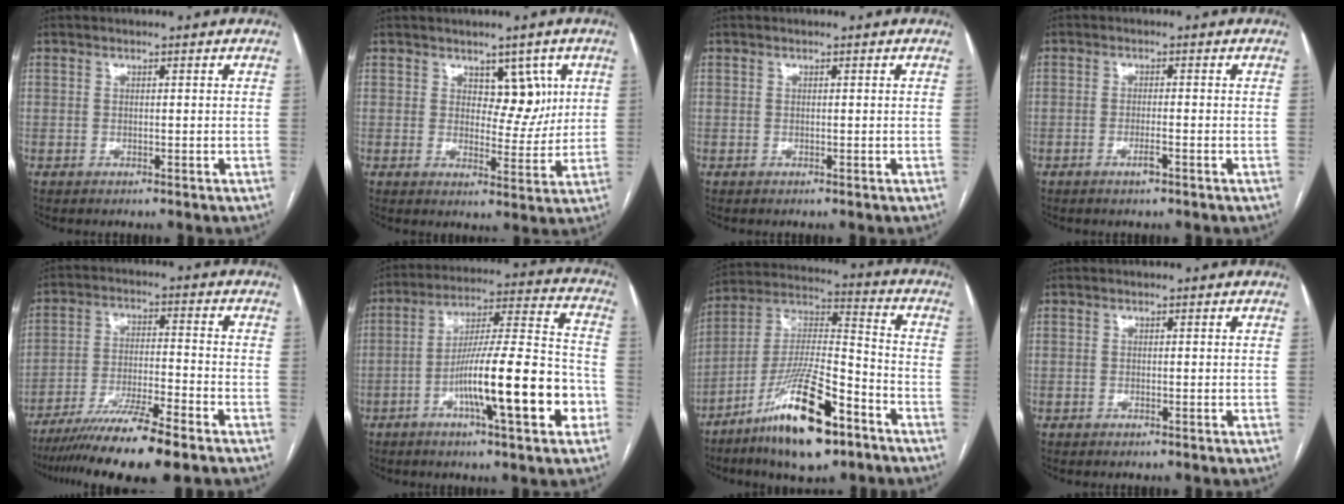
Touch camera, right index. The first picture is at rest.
{"total": 5.5, "force": [2.3, 3.2, 3.8], "torque": [-0.038, 0.003, 0.036]}
{"total": 0.0}
{"total": 1.9, "force": [-1.1, 0.2, 1.6], "torque": [-0.029, -0.001, -0.019]}
{"total": 13.4, "force": [-10.3, -0.1, 8.5], "torque": [-0.148, -0.029, -0.174]}
{"total": 17.9, "force": [-6.4, 1.8, 16.7], "torque": [-0.272, 0.007, -0.099]}
{"total": 18.0, "force": [-10.6, 3.9, 14.0], "torque": [-0.276, -0.013, -0.186]}
{"total": 0.0}